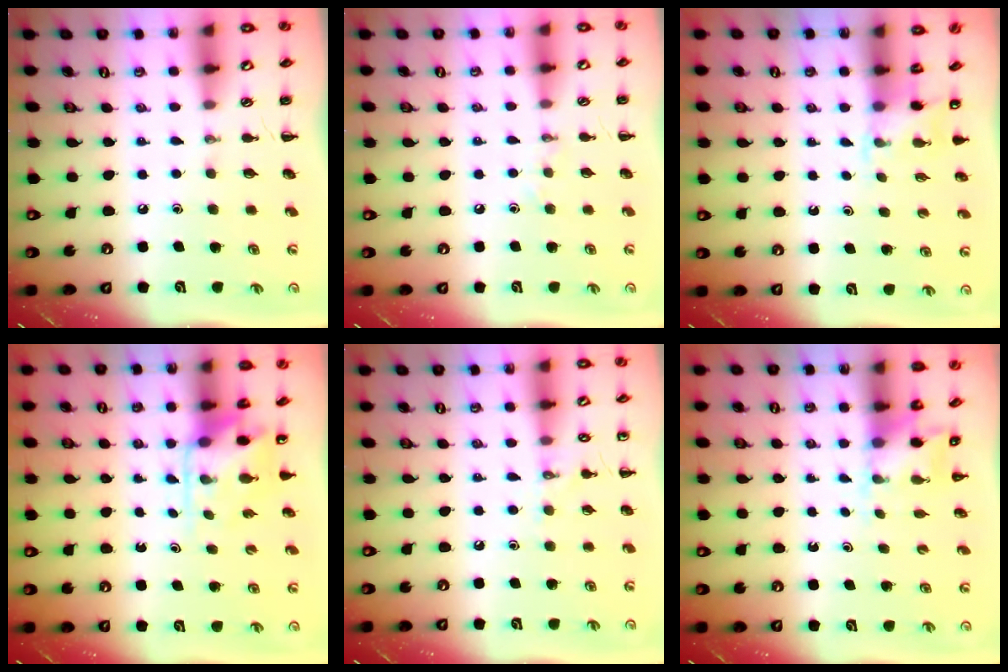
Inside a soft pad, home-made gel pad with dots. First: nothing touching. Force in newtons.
{"total": 3.2, "press": 3.1, "slide": 0.9}
{"total": 2.5, "press": 2.4, "slide": 0.9}
{"total": 4.3, "press": 4.2, "slide": 0.7}
{"total": 7.5, "press": 7.3, "slide": 1.8}
{"total": 2.3, "press": 2.3, "slide": 0.6}